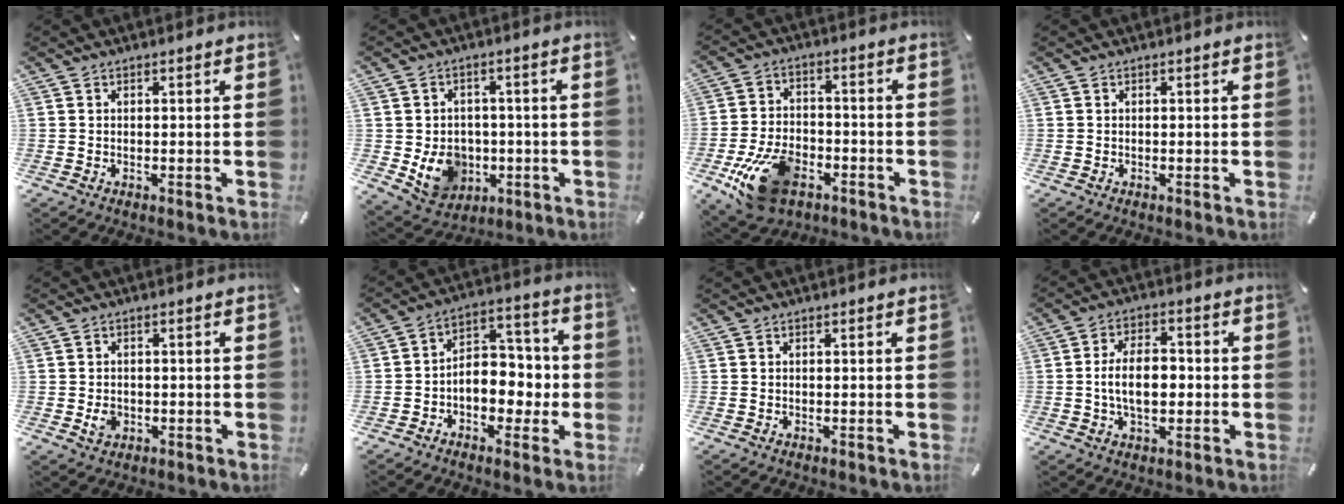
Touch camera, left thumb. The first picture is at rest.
{"total": 9.9, "force": [-2.1, 8.7, 4.4], "torque": [-0.088, 0.007, -0.032]}
{"total": 14.8, "force": [-7.0, 9.1, 9.4], "torque": [-0.165, 0.033, -0.118]}
{"total": 0.0}
{"total": 2.8, "force": [-0.5, 2.3, 1.5], "torque": [-0.018, 0.001, -0.010]}
{"total": 8.5, "force": [-2.2, 7.2, 4.0], "torque": [-0.047, 0.014, -0.036]}
{"total": 0.0}
{"total": 9.4, "force": [-0.7, 5.8, 7.3], "torque": [-0.134, 0.007, -0.017]}